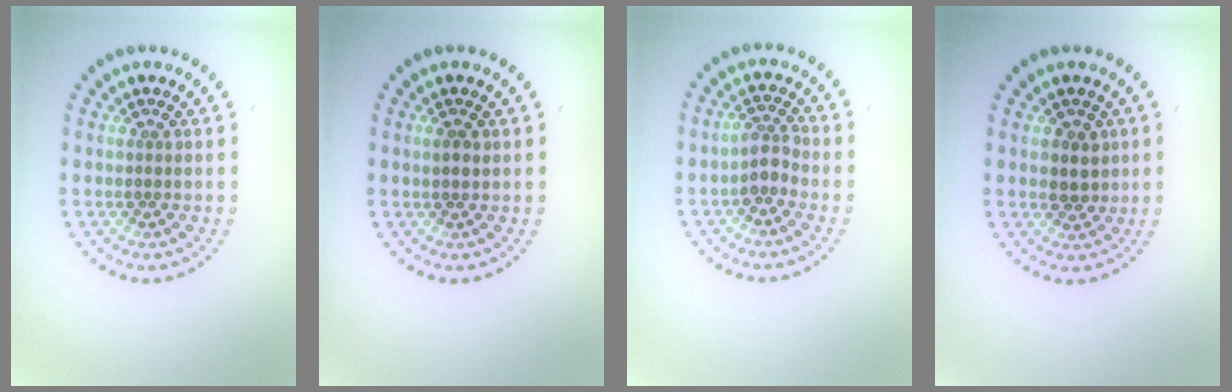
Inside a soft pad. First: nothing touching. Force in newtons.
{"total": 1.0, "press": 1.0, "slide": 0.1}
{"total": 1.9, "press": 1.4, "slide": 1.3}
{"total": 2.0, "press": 1.8, "slide": 0.7}